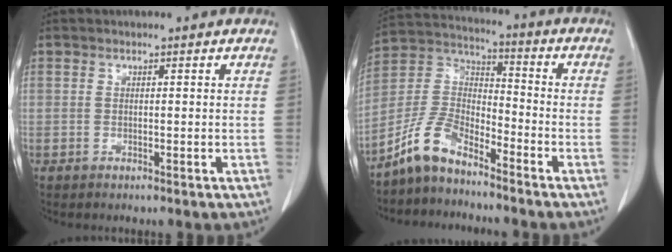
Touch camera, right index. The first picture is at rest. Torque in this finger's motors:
{"motor_torque": [-0.05, -0.16, -0.29, -0.11]}